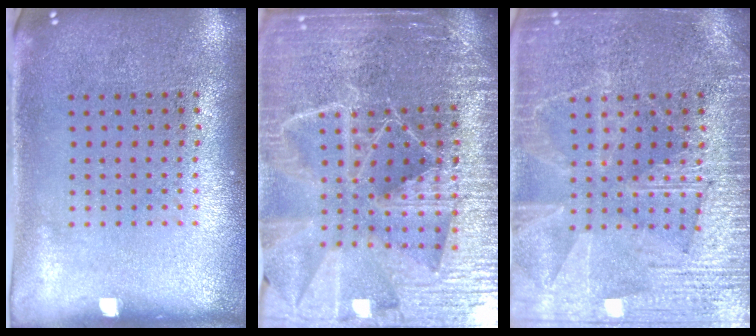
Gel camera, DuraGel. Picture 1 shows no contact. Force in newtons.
{"total": 6.3, "press": 5.5, "slide": 3.2}
{"total": 5.6, "press": 5.5, "slide": 0.7}